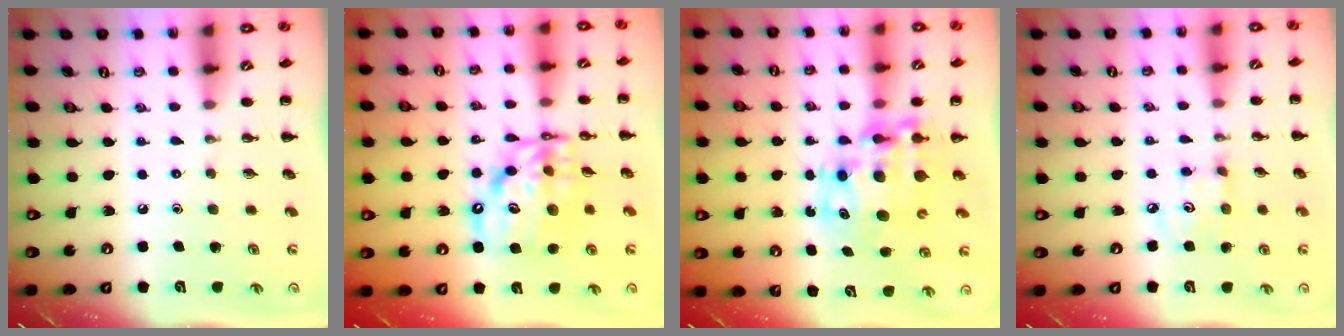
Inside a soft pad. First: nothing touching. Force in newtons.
{"total": 13.3, "press": 12.9, "slide": 3.3}
{"total": 11.1, "press": 10.8, "slide": 2.7}
{"total": 3.5, "press": 3.5, "slide": 0.7}